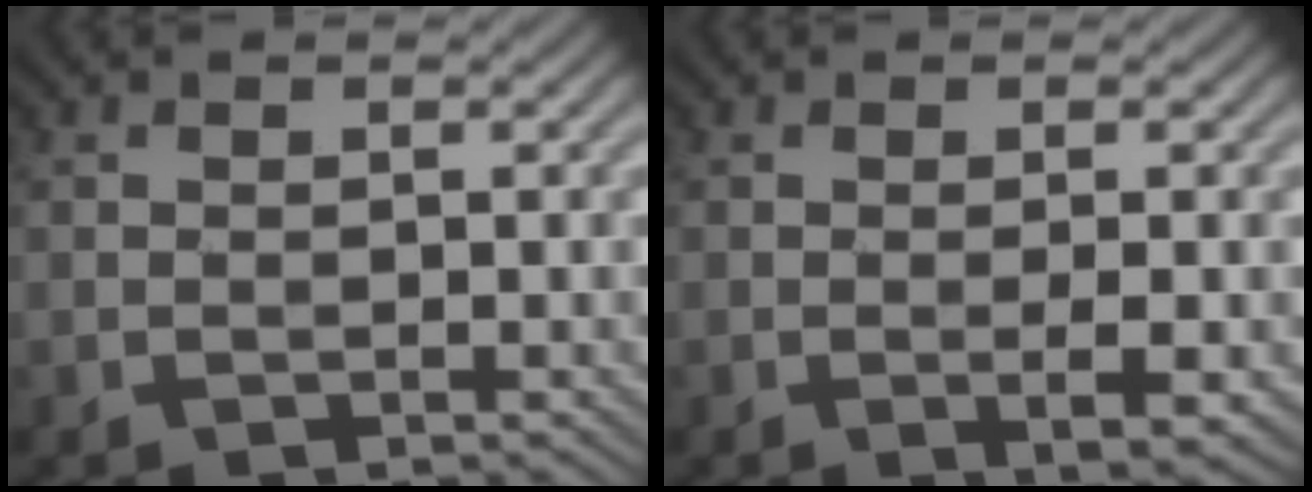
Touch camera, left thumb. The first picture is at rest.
{"total": 2.2, "force": [-0.7, 0.0, 2.1], "torque": [-0.042, 0.001, -0.011]}